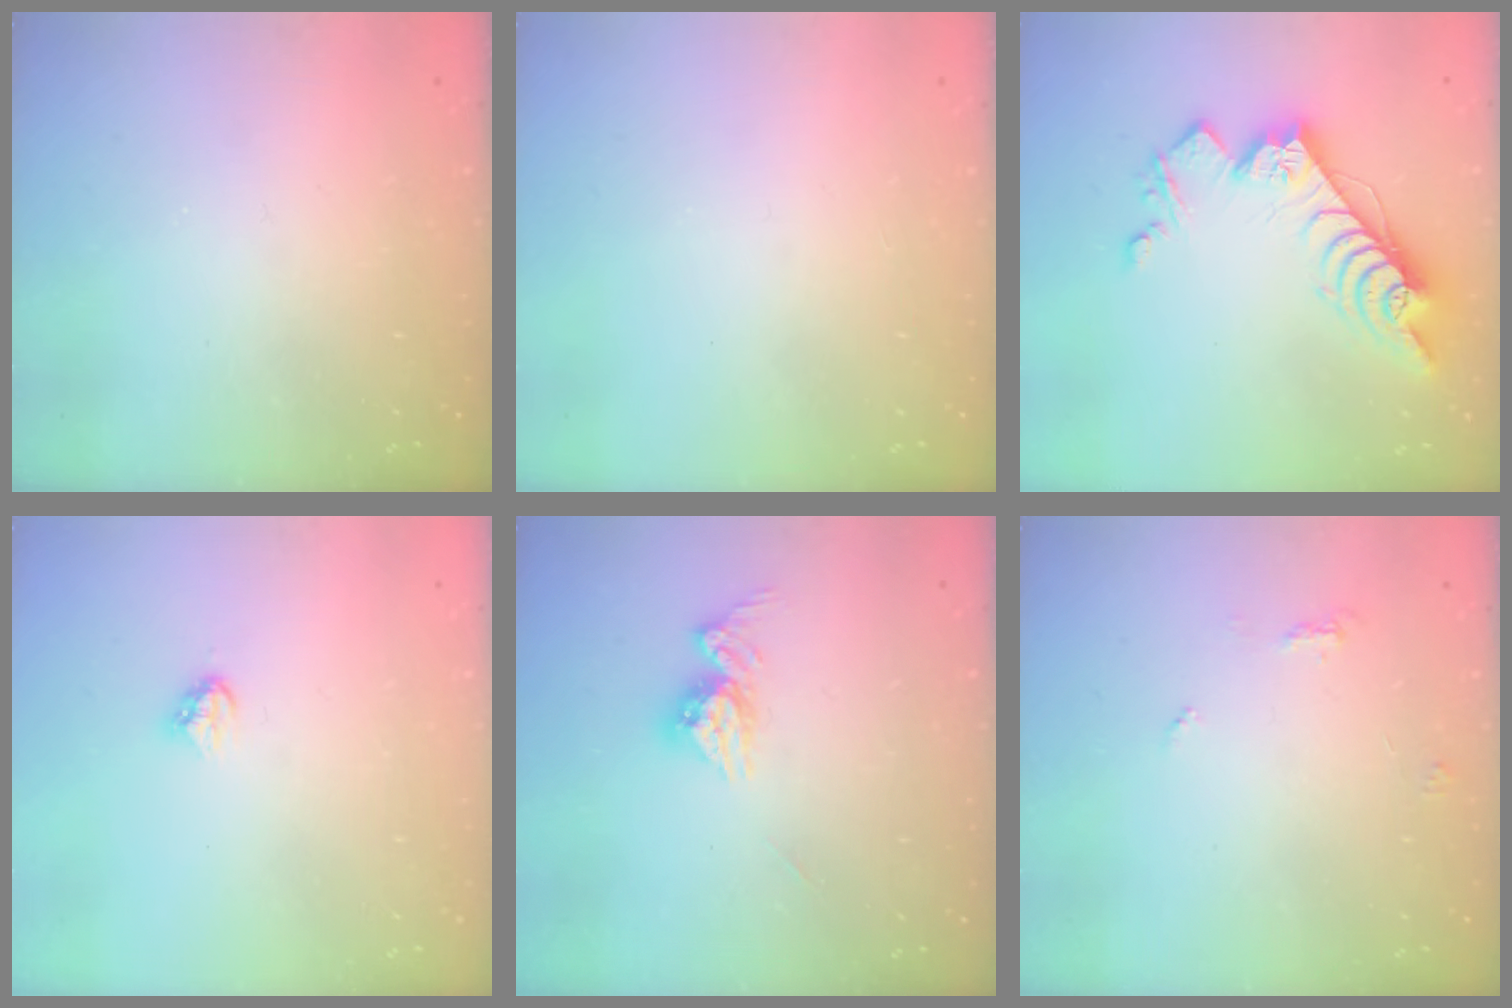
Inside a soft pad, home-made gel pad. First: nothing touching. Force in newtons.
{"total": 0.0}
{"total": 14.6, "press": 14.5, "slide": 1.0}
{"total": 3.7, "press": 3.6, "slide": 0.5}
{"total": 9.4, "press": 9.4, "slide": 0.8}
{"total": 5.6, "press": 5.6, "slide": 0.4}